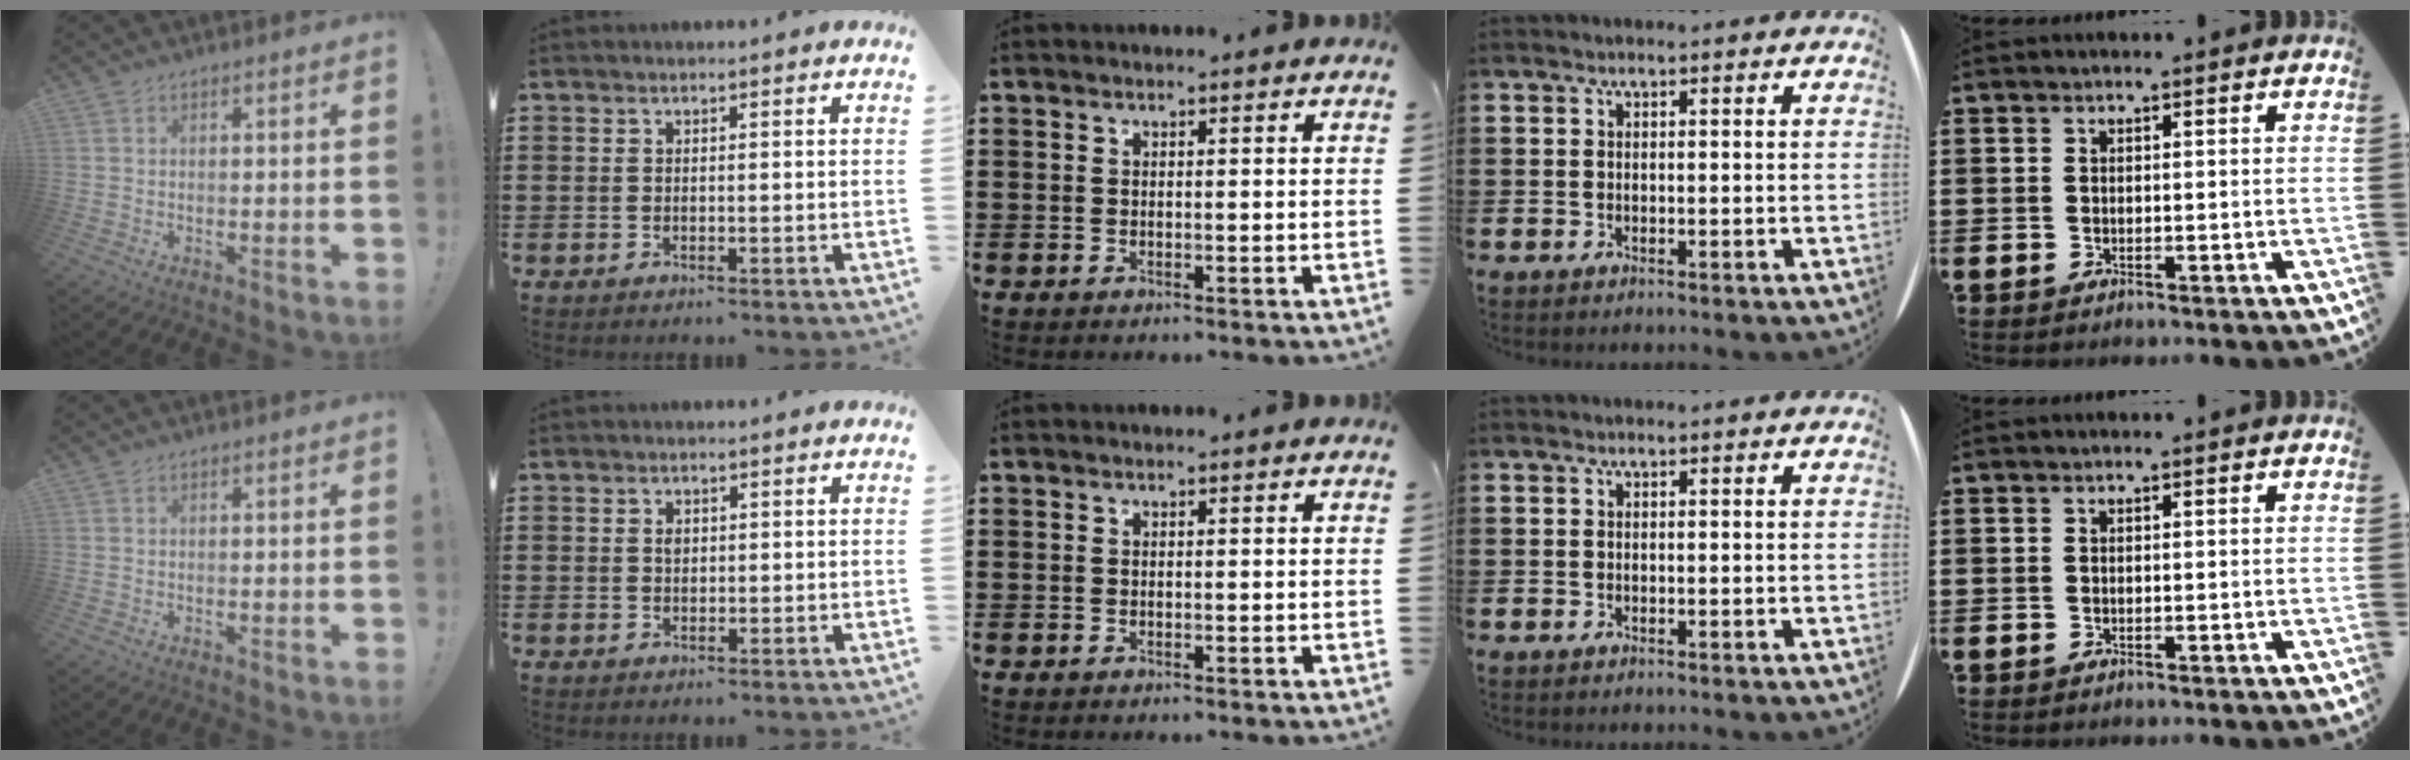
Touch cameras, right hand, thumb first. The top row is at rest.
{"index": {"total": 1.0, "force": [0.3, 0.7, 0.7], "torque": [-0.016, 0.003, 0.006]}}